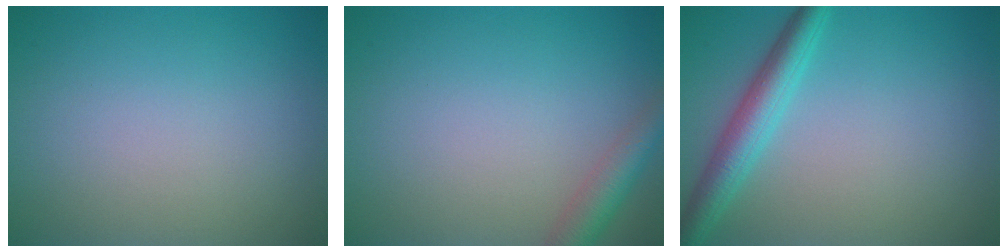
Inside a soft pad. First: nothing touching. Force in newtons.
{"total": 2.9, "press": 2.9, "slide": 0.2}
{"total": 3.8, "press": 3.8, "slide": 0.1}